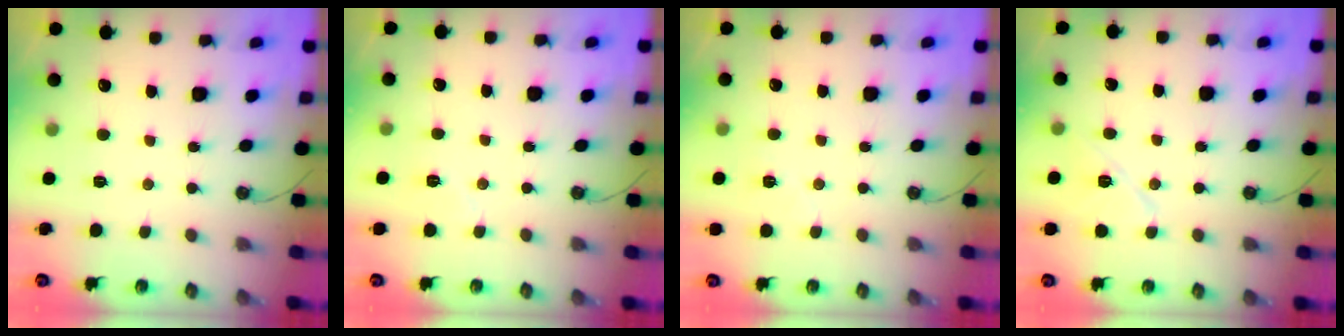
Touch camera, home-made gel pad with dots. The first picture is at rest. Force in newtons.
{"total": 5.1, "press": 4.8, "slide": 1.7}
{"total": 4.9, "press": 4.6, "slide": 1.7}
{"total": 8.6, "press": 8.5, "slide": 0.9}